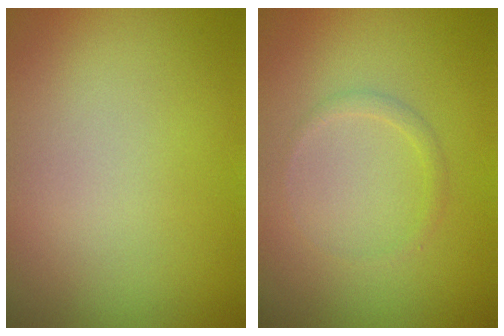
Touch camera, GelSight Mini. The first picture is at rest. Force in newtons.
{"total": 0.9, "press": 0.9, "slide": 0.0}